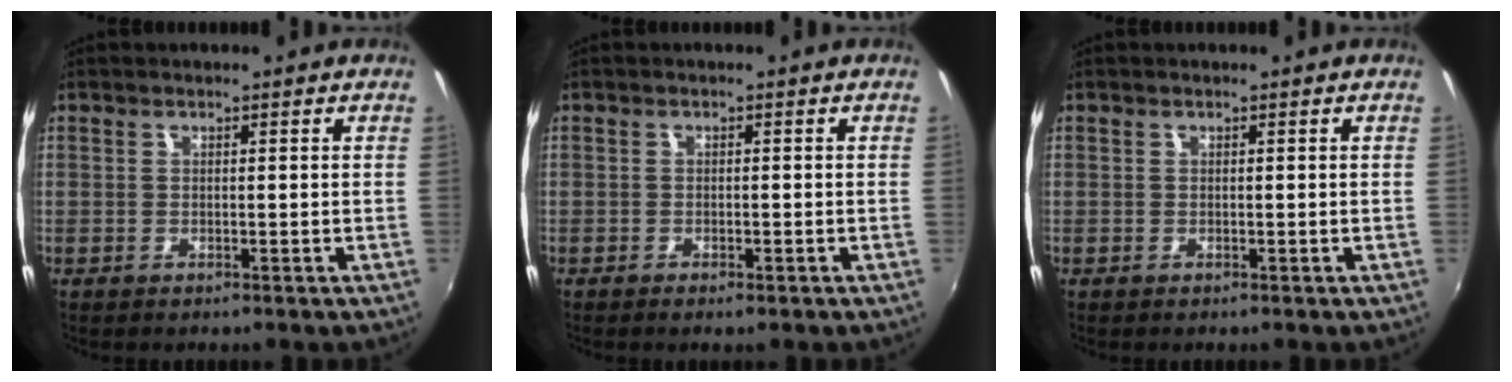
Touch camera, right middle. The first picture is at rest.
{"total": 1.2, "force": [-0.9, 0.1, 0.7], "torque": [-0.015, -0.005, -0.016]}
{"total": 0.0}